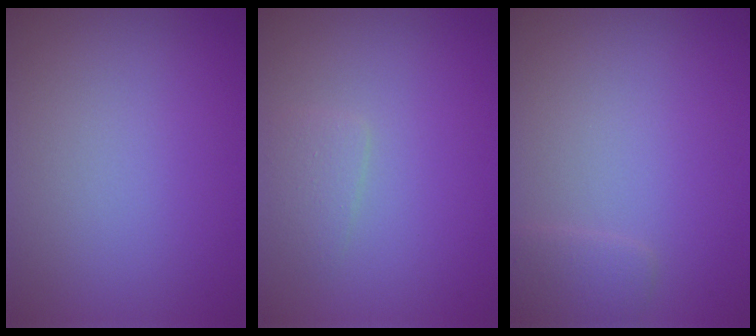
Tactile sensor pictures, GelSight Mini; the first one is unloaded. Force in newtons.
{"total": 1.2, "press": 1.2, "slide": 0.1}
{"total": 1.4, "press": 1.4, "slide": 0.1}